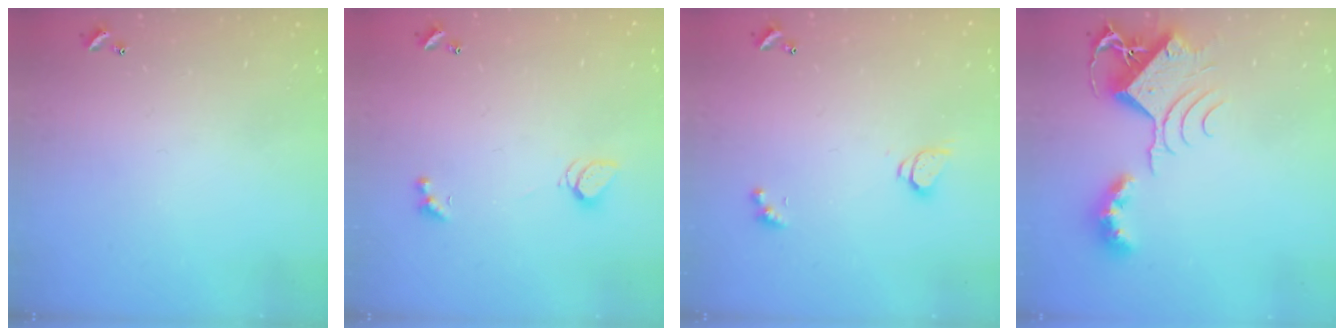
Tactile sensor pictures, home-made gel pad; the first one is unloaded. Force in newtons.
{"total": 2.2, "press": 2.1, "slide": 0.4}
{"total": 1.9, "press": 1.8, "slide": 0.3}
{"total": 10.3, "press": 10.2, "slide": 1.4}